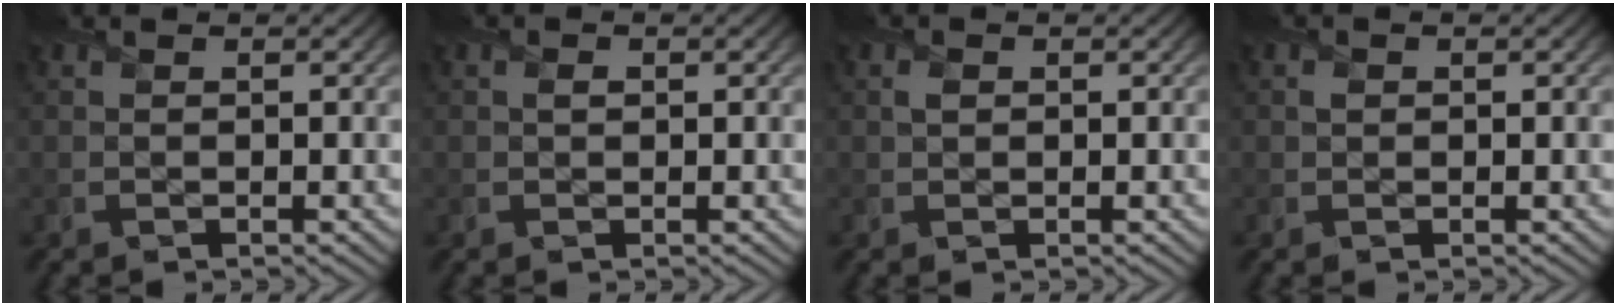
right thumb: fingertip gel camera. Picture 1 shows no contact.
{"total": 0.5, "force": [0.0, 0.5, 0.2], "torque": [0.001, -0.004, 0.000]}
{"total": 0.7, "force": [0.1, 0.7, 0.2], "torque": [-0.004, -0.003, 0.003]}
{"total": 0.6, "force": [0.0, 0.5, 0.0], "torque": [0.002, -0.004, 0.000]}